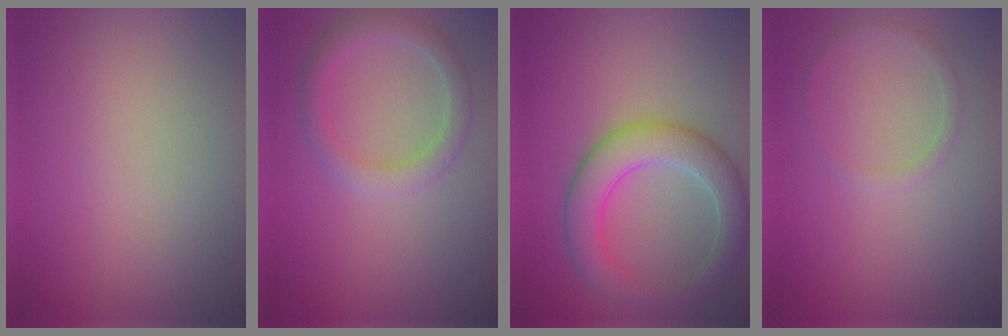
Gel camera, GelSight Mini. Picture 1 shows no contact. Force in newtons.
{"total": 2.5, "press": 2.5, "slide": 0.1}
{"total": 5.3, "press": 5.3, "slide": 0.5}
{"total": 1.0, "press": 1.0, "slide": 0.0}